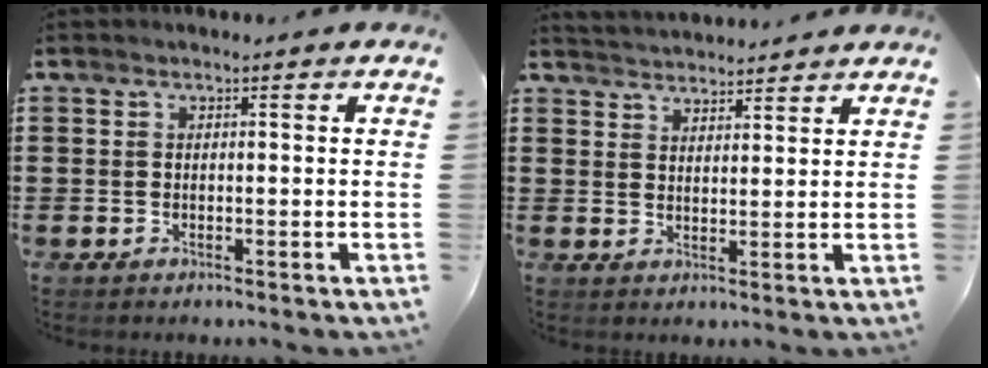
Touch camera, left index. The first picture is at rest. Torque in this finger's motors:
{"motor_torque": [-0.54, 0.56, 0.08, 0.01]}